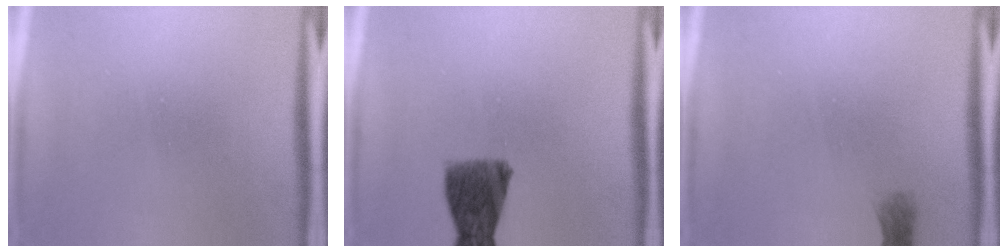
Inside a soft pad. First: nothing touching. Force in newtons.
{"total": 8.3}
{"total": 1.1}